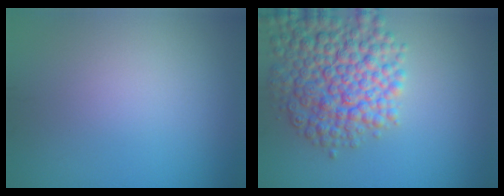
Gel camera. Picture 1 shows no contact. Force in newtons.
{"total": 9.2, "press": 9.2, "slide": 0.3}